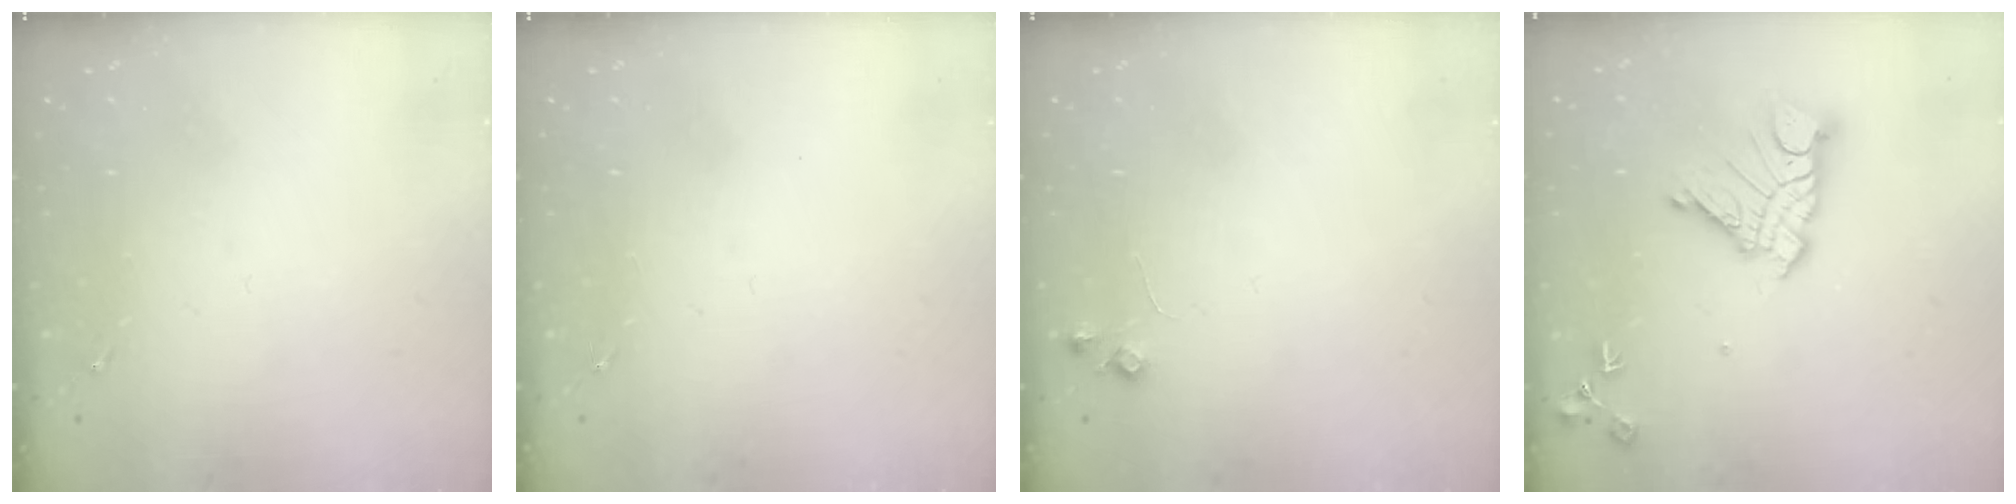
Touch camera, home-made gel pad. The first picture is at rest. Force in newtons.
{"total": 0.0}
{"total": 4.9, "press": 4.8, "slide": 0.8}
{"total": 14.2, "press": 14.2, "slide": 1.3}